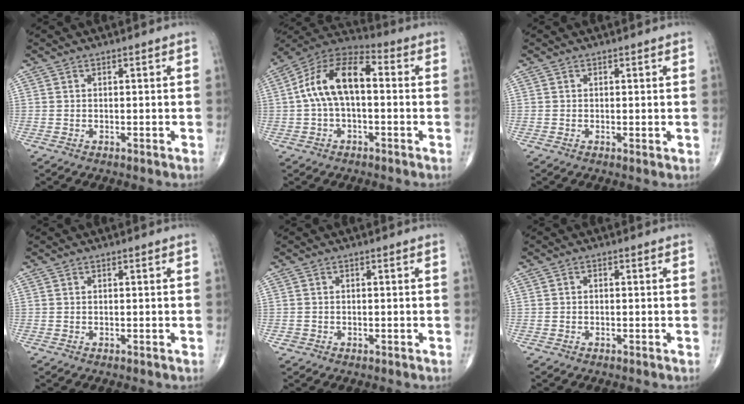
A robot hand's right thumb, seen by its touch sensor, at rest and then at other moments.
{"total": 13.3, "force": [0.5, 6.9, 11.4], "torque": [-0.205, 0.045, -0.004]}
{"total": 0.6, "force": [0.0, 0.2, 0.6], "torque": [-0.012, -0.004, -0.003]}
{"total": 0.0}
{"total": 0.9, "force": [-0.3, 0.8, 0.2], "torque": [-0.001, 0.004, -0.007]}
{"total": 0.6, "force": [-0.2, 0.4, 0.3], "torque": [-0.003, 0.002, -0.008]}